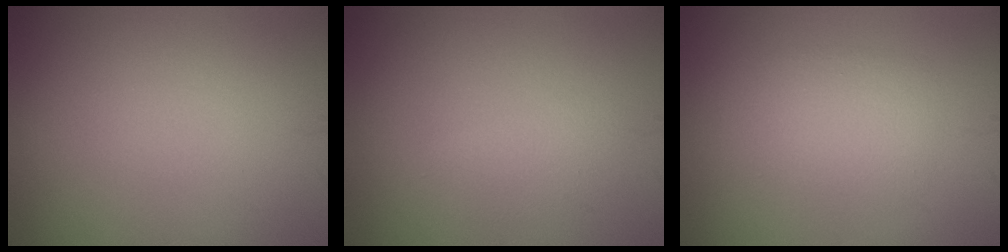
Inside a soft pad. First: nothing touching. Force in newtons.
{"total": 2.0, "press": 2.0, "slide": 0.1}
{"total": 2.8, "press": 2.8, "slide": 0.2}